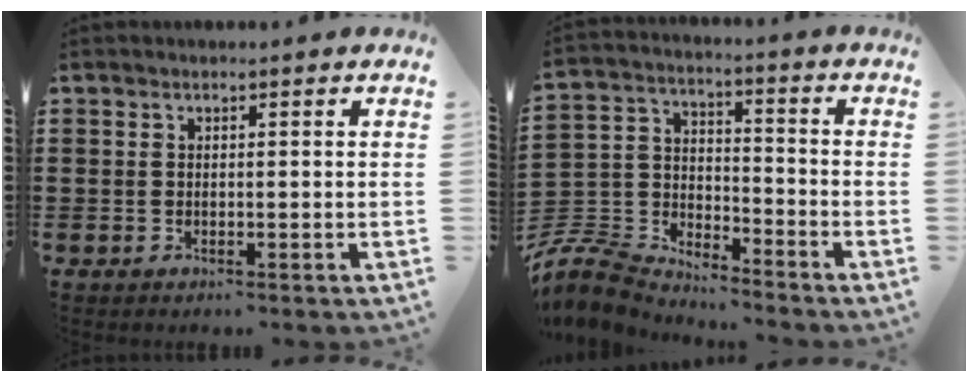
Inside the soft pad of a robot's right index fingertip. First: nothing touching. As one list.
[{"total": 7.7, "force": [-7.3, 2.0, 1.5], "torque": [-0.066, -0.003, -0.156]}]